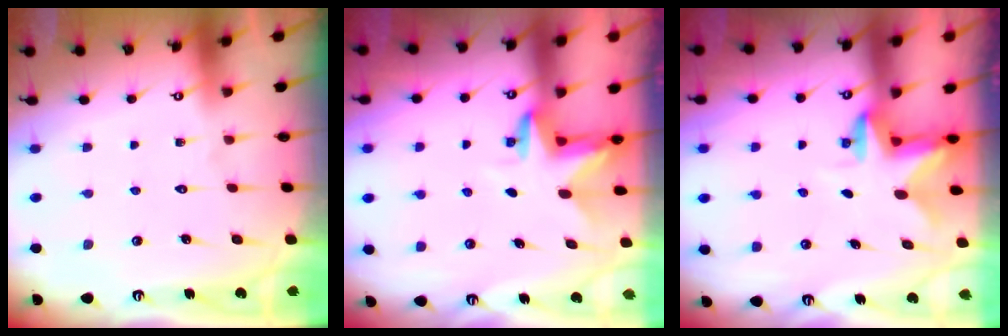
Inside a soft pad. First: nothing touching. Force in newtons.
{"total": 3.5, "press": 3.5, "slide": 0.2}
{"total": 2.7, "press": 2.7, "slide": 0.5}